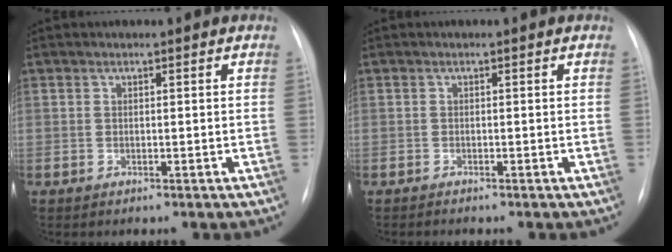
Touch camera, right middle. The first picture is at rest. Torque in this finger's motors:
{"motor_torque": [0.35, -0.34, 0.05, 0.02]}